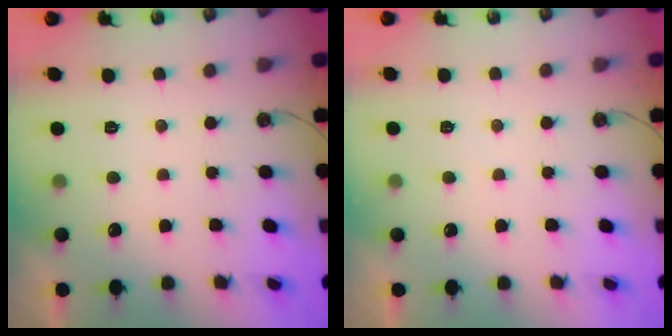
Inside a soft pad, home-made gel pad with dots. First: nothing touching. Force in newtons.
{"total": 3.5, "press": 3.5, "slide": 0.4}